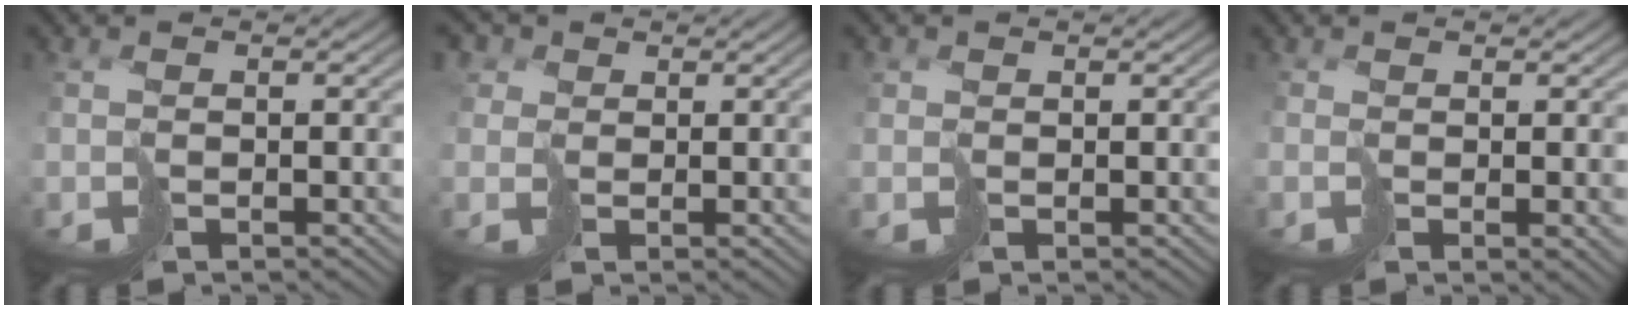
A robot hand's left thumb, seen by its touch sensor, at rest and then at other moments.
{"total": 2.7, "force": [1.2, 2.5, 0.2], "torque": [-0.029, 0.003, 0.013]}
{"total": 1.0, "force": [0.5, 0.8, -0.3], "torque": [0.003, -0.002, 0.006]}
{"total": 0.7, "force": [-0.1, -0.3, 0.6], "torque": [-0.004, -0.007, 0.006]}